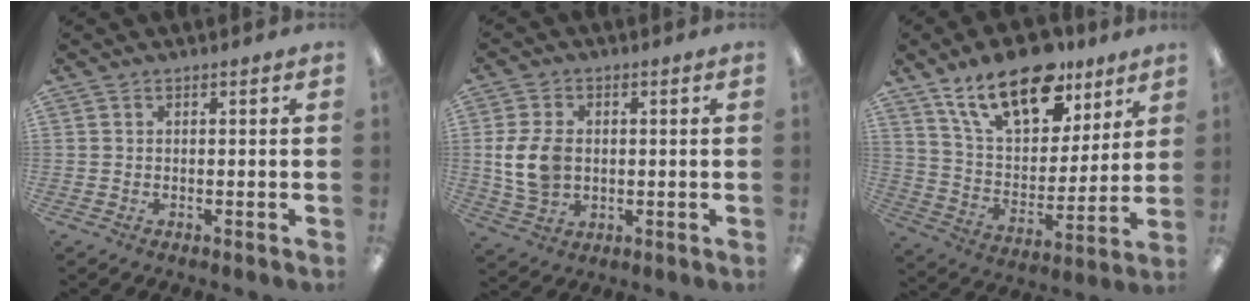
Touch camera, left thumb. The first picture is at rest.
{"total": 9.8, "force": [0.4, 7.1, 6.8], "torque": [-0.146, 0.006, 0.011]}
{"total": 20.6, "force": [13.8, 9.9, 11.7], "torque": [-0.195, -0.067, 0.241]}